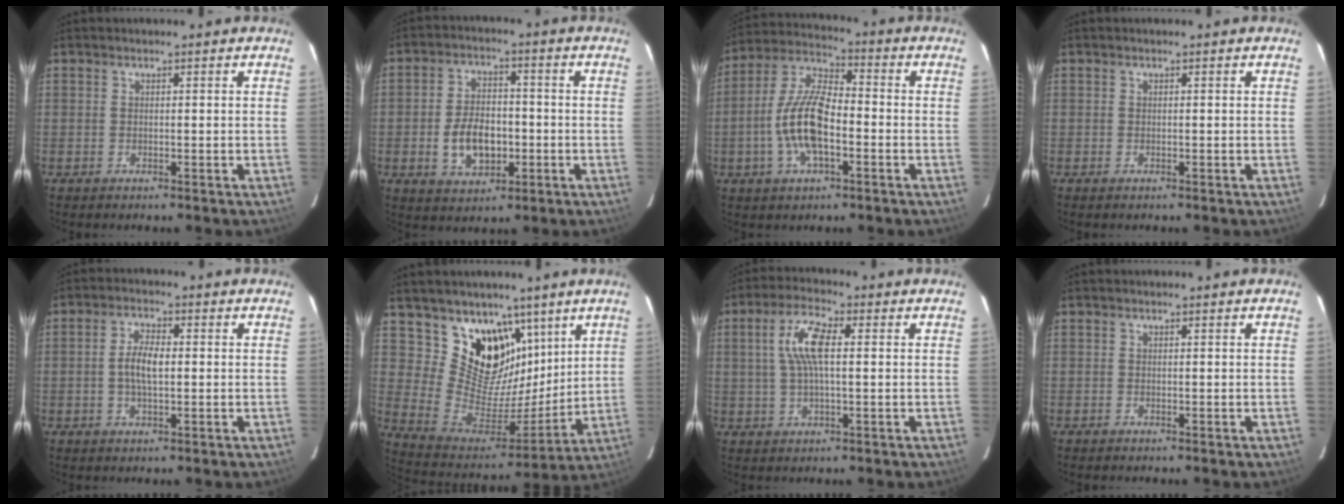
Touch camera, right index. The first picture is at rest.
{"total": 9.4, "force": [-2.3, 6.0, 6.9], "torque": [-0.135, 0.010, -0.028]}
{"total": 12.9, "force": [-3.3, 5.2, 11.3], "torque": [-0.239, 0.006, -0.066]}
{"total": 0.0}
{"total": 5.0, "force": [-0.2, 2.0, 4.5], "torque": [-0.090, 0.006, -0.003]}
{"total": 16.5, "force": [10.0, 11.3, 6.6], "torque": [-0.129, -0.015, 0.195]}
{"total": 7.8, "force": [1.2, 2.5, 7.3], "torque": [-0.147, 0.014, 0.025]}
{"total": 0.0}